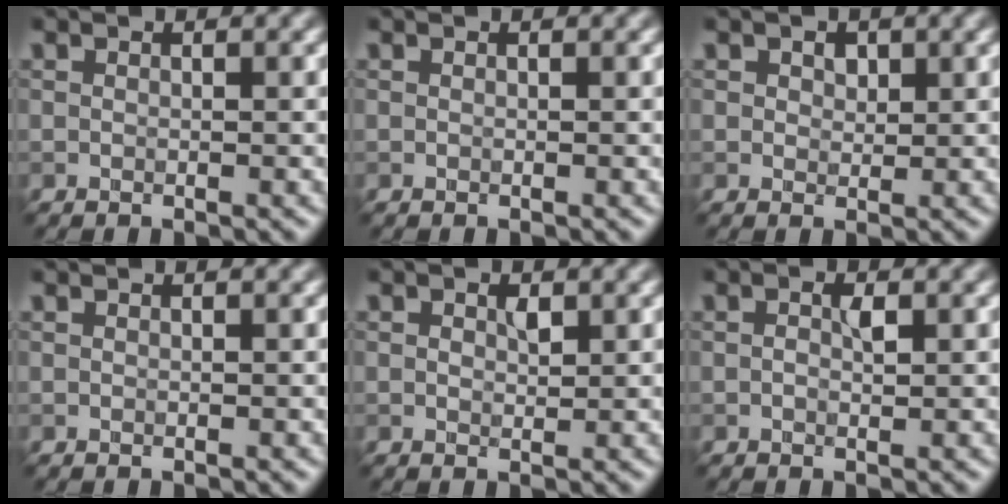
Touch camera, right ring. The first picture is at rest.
{"total": 0.0}
{"total": 1.3, "force": [0.6, 1.0, 0.6], "torque": [-0.010, 0.001, 0.005]}
{"total": 0.0}
{"total": 1.2, "force": [0.4, 0.7, 0.9], "torque": [-0.014, 0.002, 0.007]}
{"total": 1.1, "force": [0.2, 0.4, 1.0], "torque": [-0.020, 0.003, 0.001]}